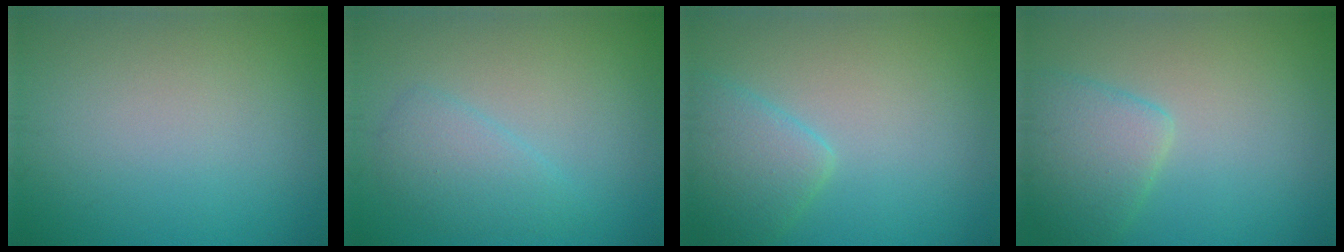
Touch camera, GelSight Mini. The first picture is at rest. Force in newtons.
{"total": 2.7, "press": 2.7, "slide": 0.2}
{"total": 3.4, "press": 3.4, "slide": 0.3}
{"total": 3.6, "press": 3.5, "slide": 0.2}